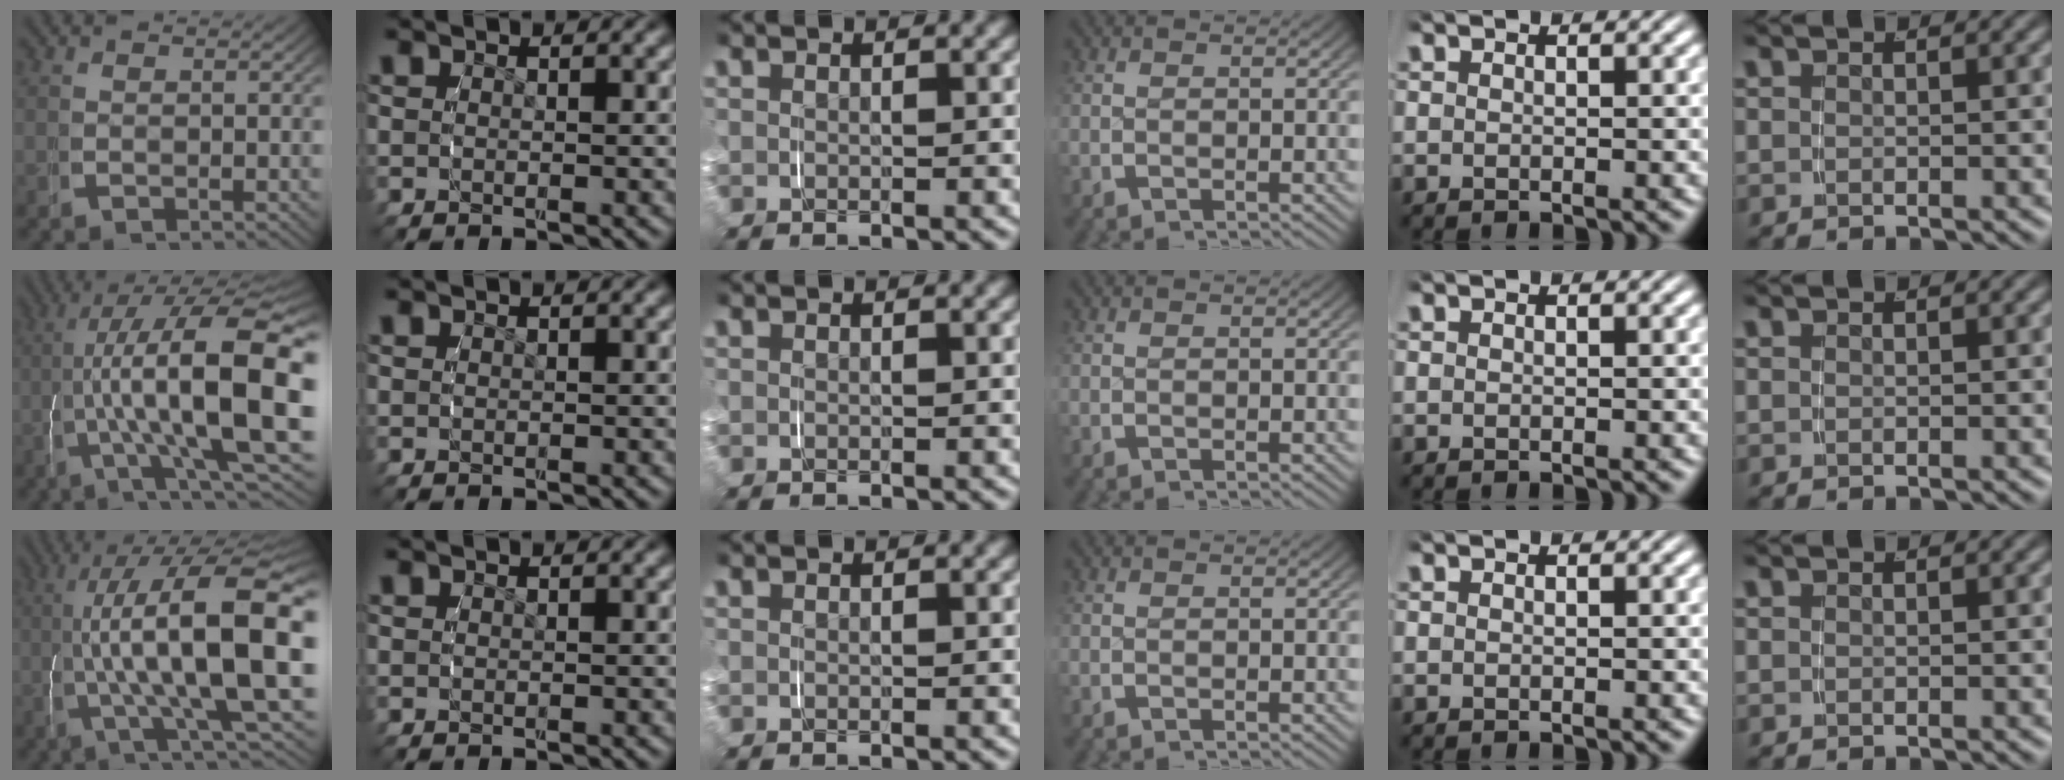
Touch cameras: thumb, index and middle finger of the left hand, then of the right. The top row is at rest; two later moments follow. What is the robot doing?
{"motion": "grasp_and_lifting", "object": "pencil case"}